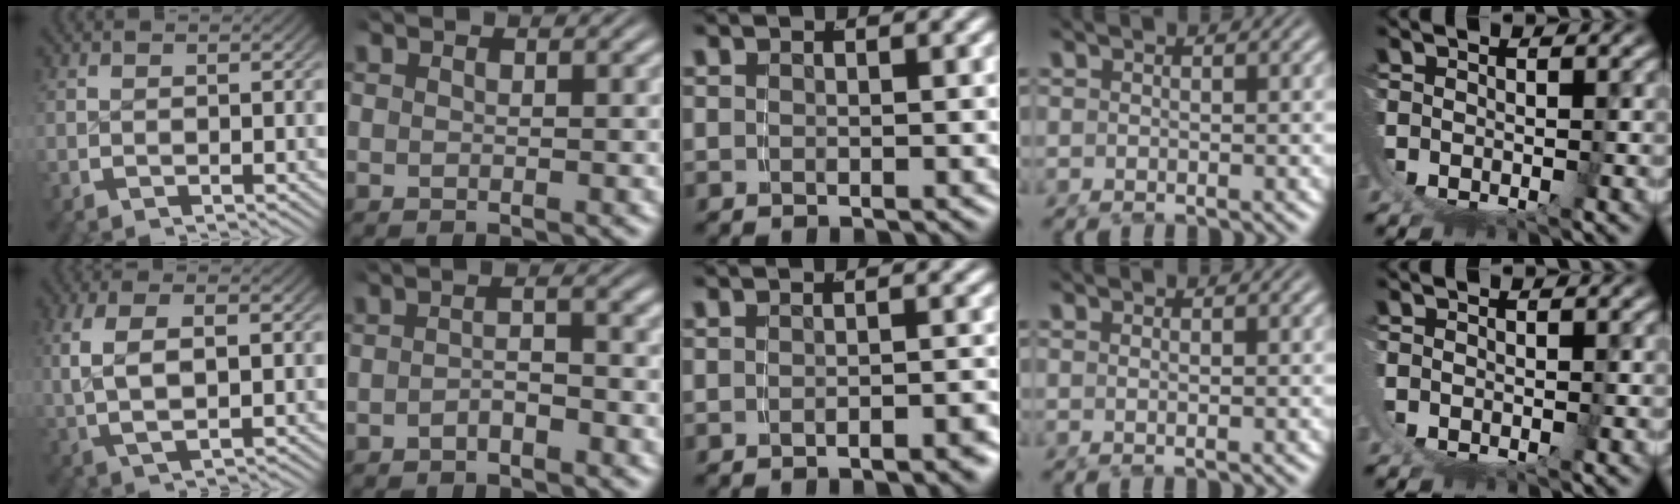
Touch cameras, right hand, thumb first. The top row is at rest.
{"thumb": {"total": 6.2, "force": [1.0, 3.3, 5.1], "torque": [-0.109, -0.002, 0.028]}, "index": {"total": 2.2, "force": [-1.4, 0.6, 1.6], "torque": [-0.019, -0.001, -0.026]}, "middle": {"total": 1.7, "force": [-1.6, -0.1, 0.7], "torque": [-0.007, 0.006, -0.028]}, "ring": {"total": 1.0, "force": [0.0, -0.9, 0.4], "torque": [-0.005, -0.008, 0.006]}, "little": {"total": 0.5, "force": [0.2, -0.2, 0.4], "torque": [-0.010, -0.002, 0.004]}}